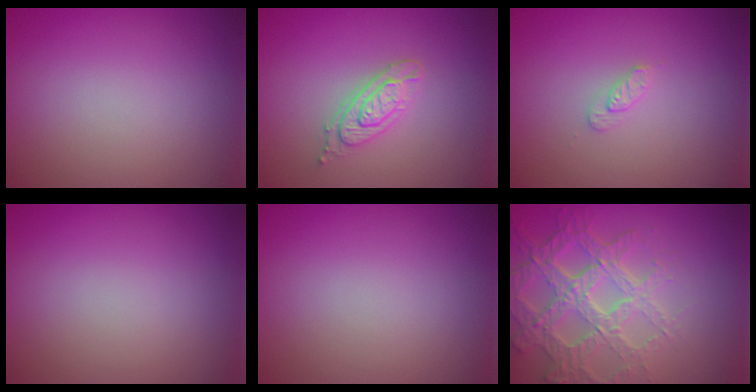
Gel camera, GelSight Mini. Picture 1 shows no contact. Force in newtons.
{"total": 2.9, "press": 2.6, "slide": 1.4}
{"total": 1.1, "press": 1.1, "slide": 0.2}
{"total": 0.0}
{"total": 0.0}
{"total": 6.4, "press": 5.1, "slide": 3.8}